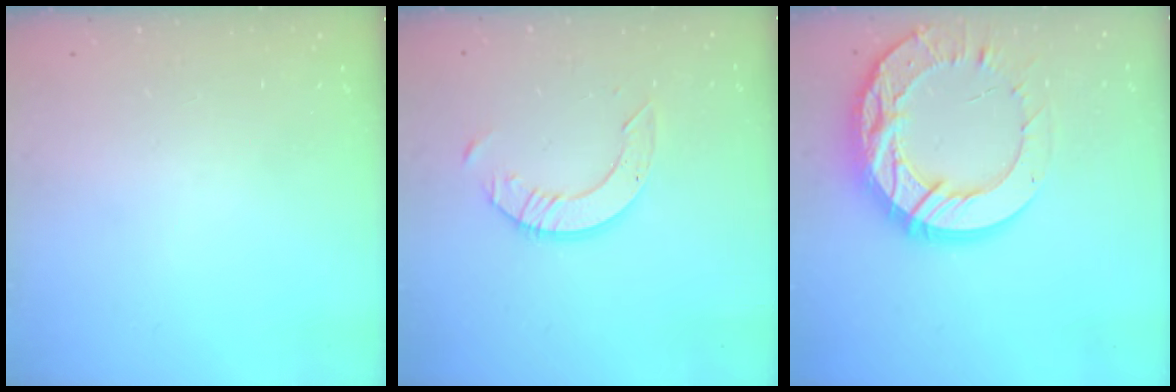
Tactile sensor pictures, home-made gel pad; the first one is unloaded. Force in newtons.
{"total": 6.9, "press": 6.8, "slide": 0.7}
{"total": 25.1, "press": 25.0, "slide": 2.3}